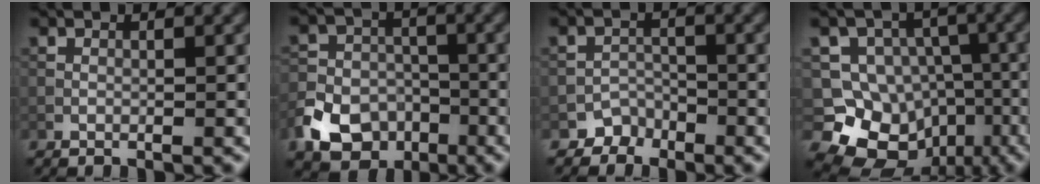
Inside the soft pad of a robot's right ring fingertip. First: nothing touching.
{"total": 7.0, "force": [-3.6, 5.2, 3.1], "torque": [-0.052, -0.006, -0.069]}
{"total": 2.1, "force": [-1.6, 1.3, -0.3], "torque": [0.017, 0.007, -0.024]}
{"total": 8.9, "force": [-3.3, 7.8, 2.9], "torque": [-0.046, 0.007, -0.071]}